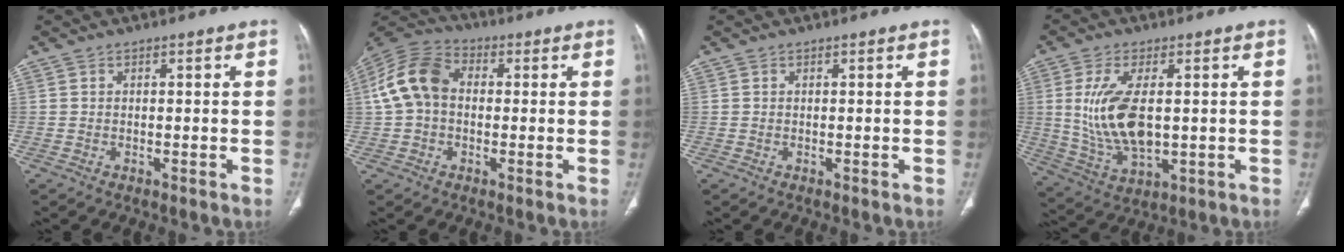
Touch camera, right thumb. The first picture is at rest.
{"total": 11.5, "force": [0.7, 8.4, 7.9], "torque": [-0.154, 0.032, 0.001]}
{"total": 0.0}
{"total": 13.0, "force": [1.0, 6.3, 11.3], "torque": [-0.230, -0.013, 0.034]}